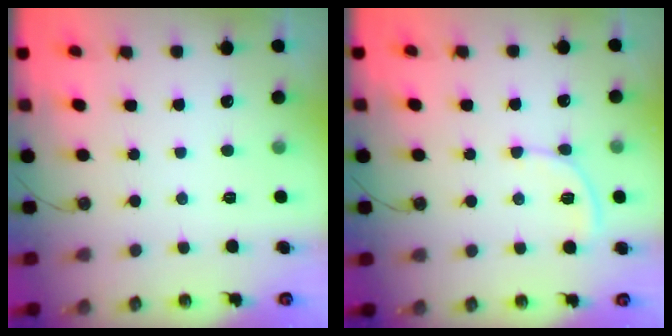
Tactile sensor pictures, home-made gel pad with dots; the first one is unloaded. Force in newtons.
{"total": 5.5, "press": 5.5, "slide": 0.7}